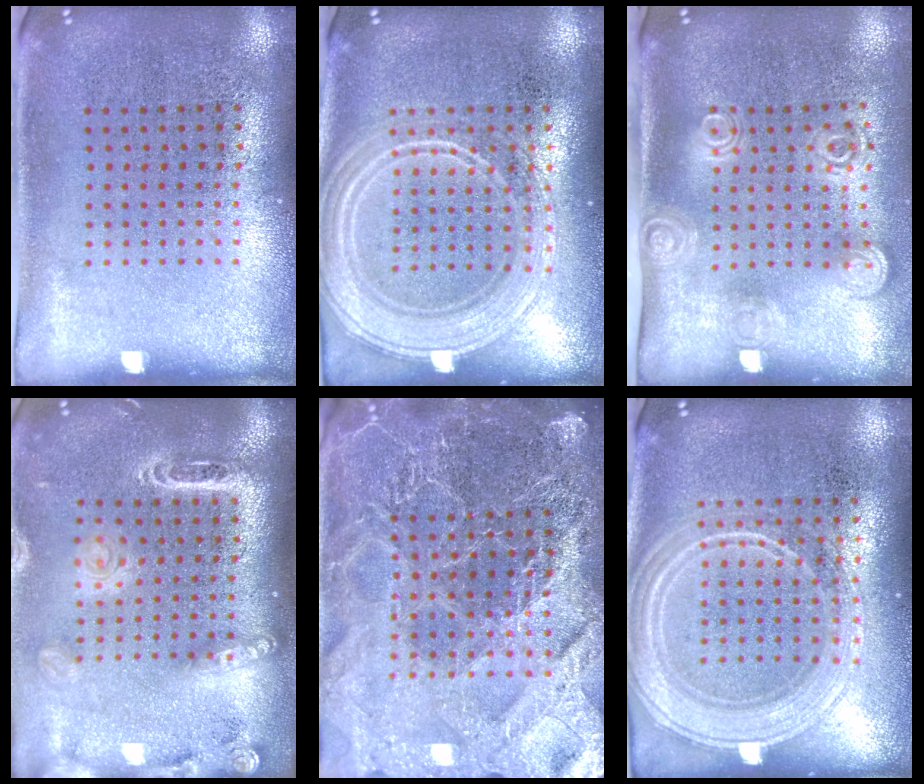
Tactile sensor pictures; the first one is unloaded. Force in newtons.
{"total": 2.3, "press": 2.3, "slide": 0.4}
{"total": 1.9, "press": 1.4, "slide": 1.3}
{"total": 2.3, "press": 1.9, "slide": 1.3}
{"total": 5.7, "press": 4.9, "slide": 2.8}
{"total": 2.2, "press": 2.1, "slide": 0.4}